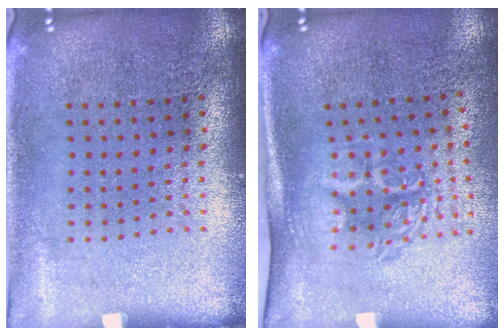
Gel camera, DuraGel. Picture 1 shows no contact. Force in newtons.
{"total": 1.7, "press": 1.3, "slide": 1.1}